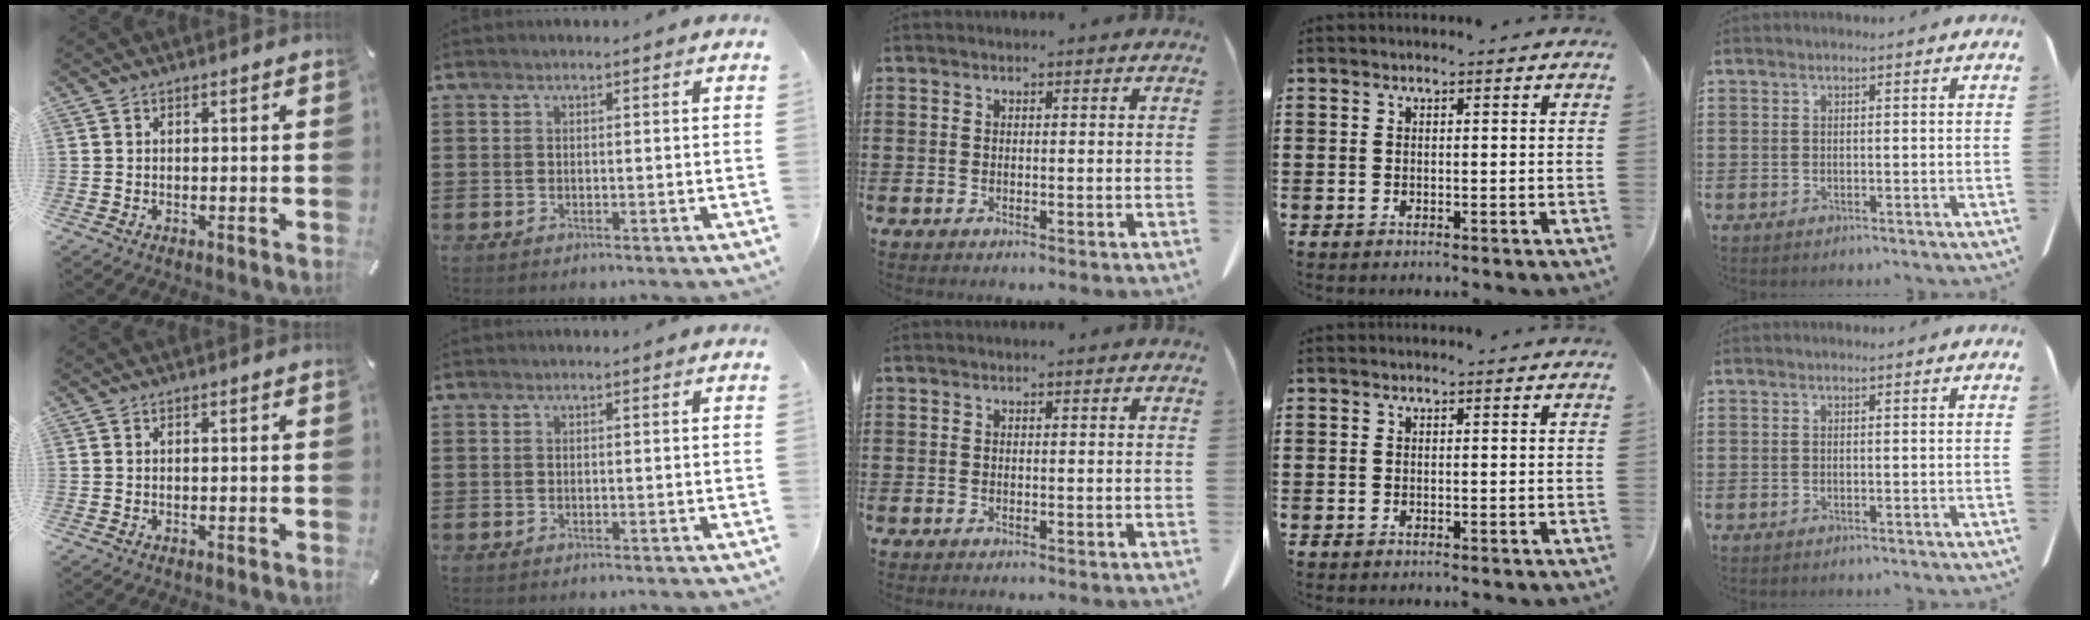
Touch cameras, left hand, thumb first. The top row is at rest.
{}